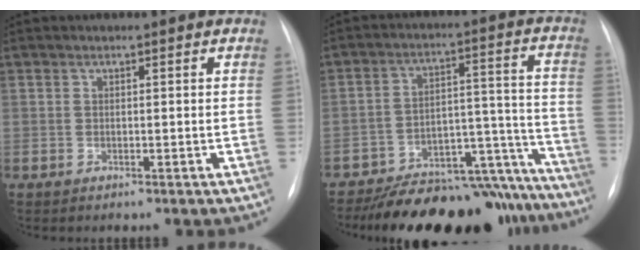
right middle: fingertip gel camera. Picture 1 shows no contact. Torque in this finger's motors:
{"motor_torque": [1.03, -1.11, 0.42, 0.08]}